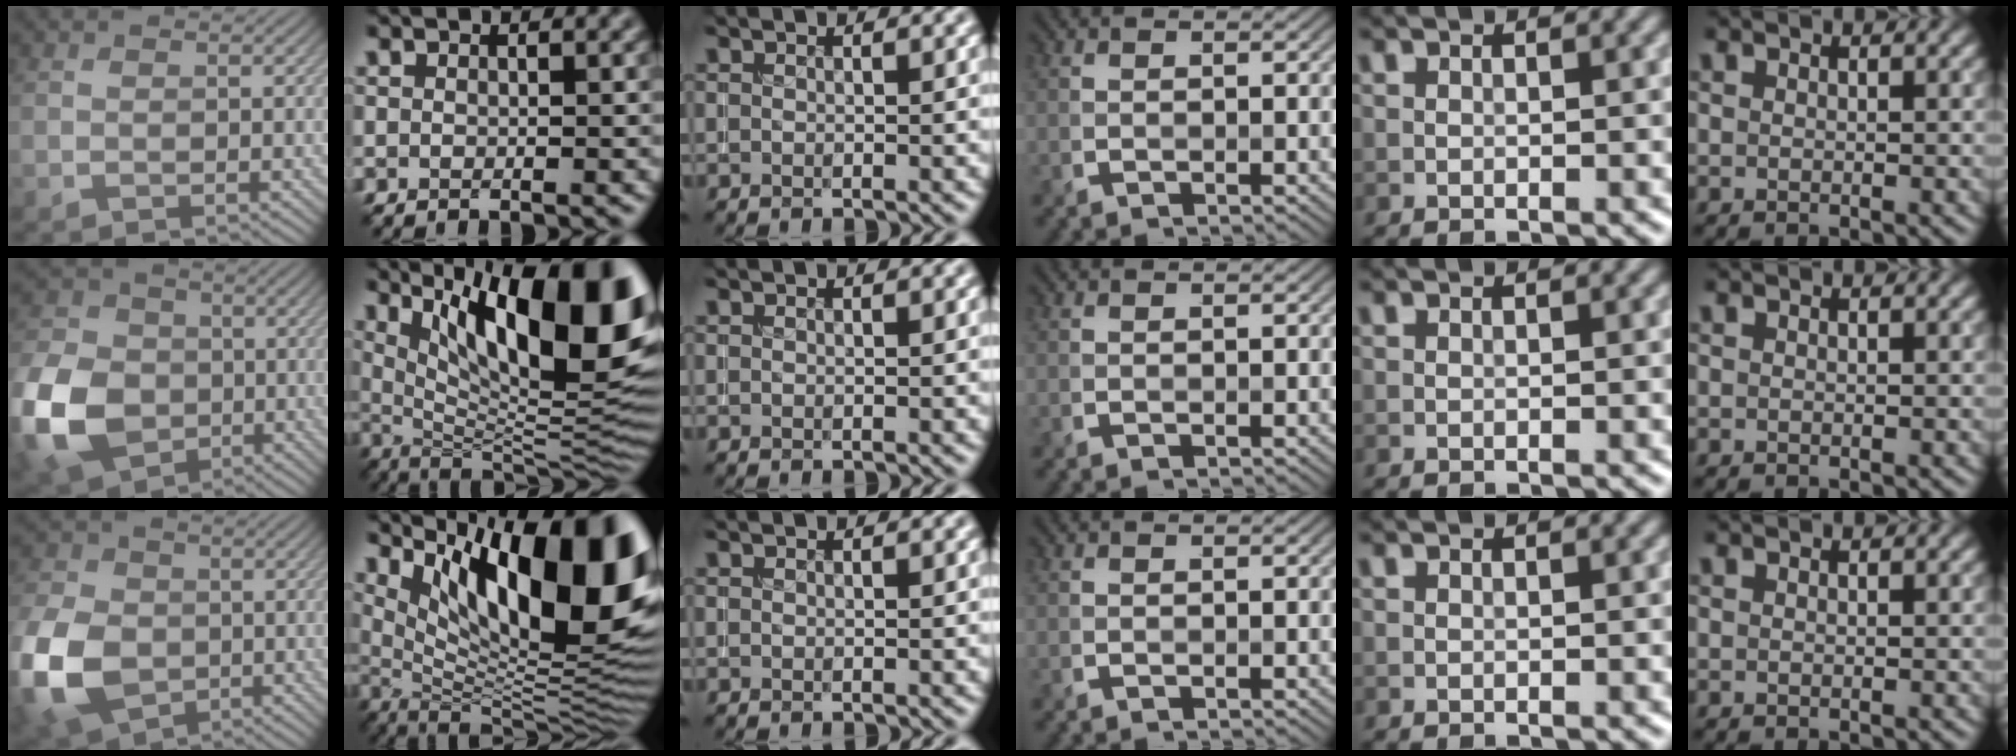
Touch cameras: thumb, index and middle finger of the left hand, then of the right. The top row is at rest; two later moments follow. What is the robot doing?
{"motion": "insert", "object": "coin"}